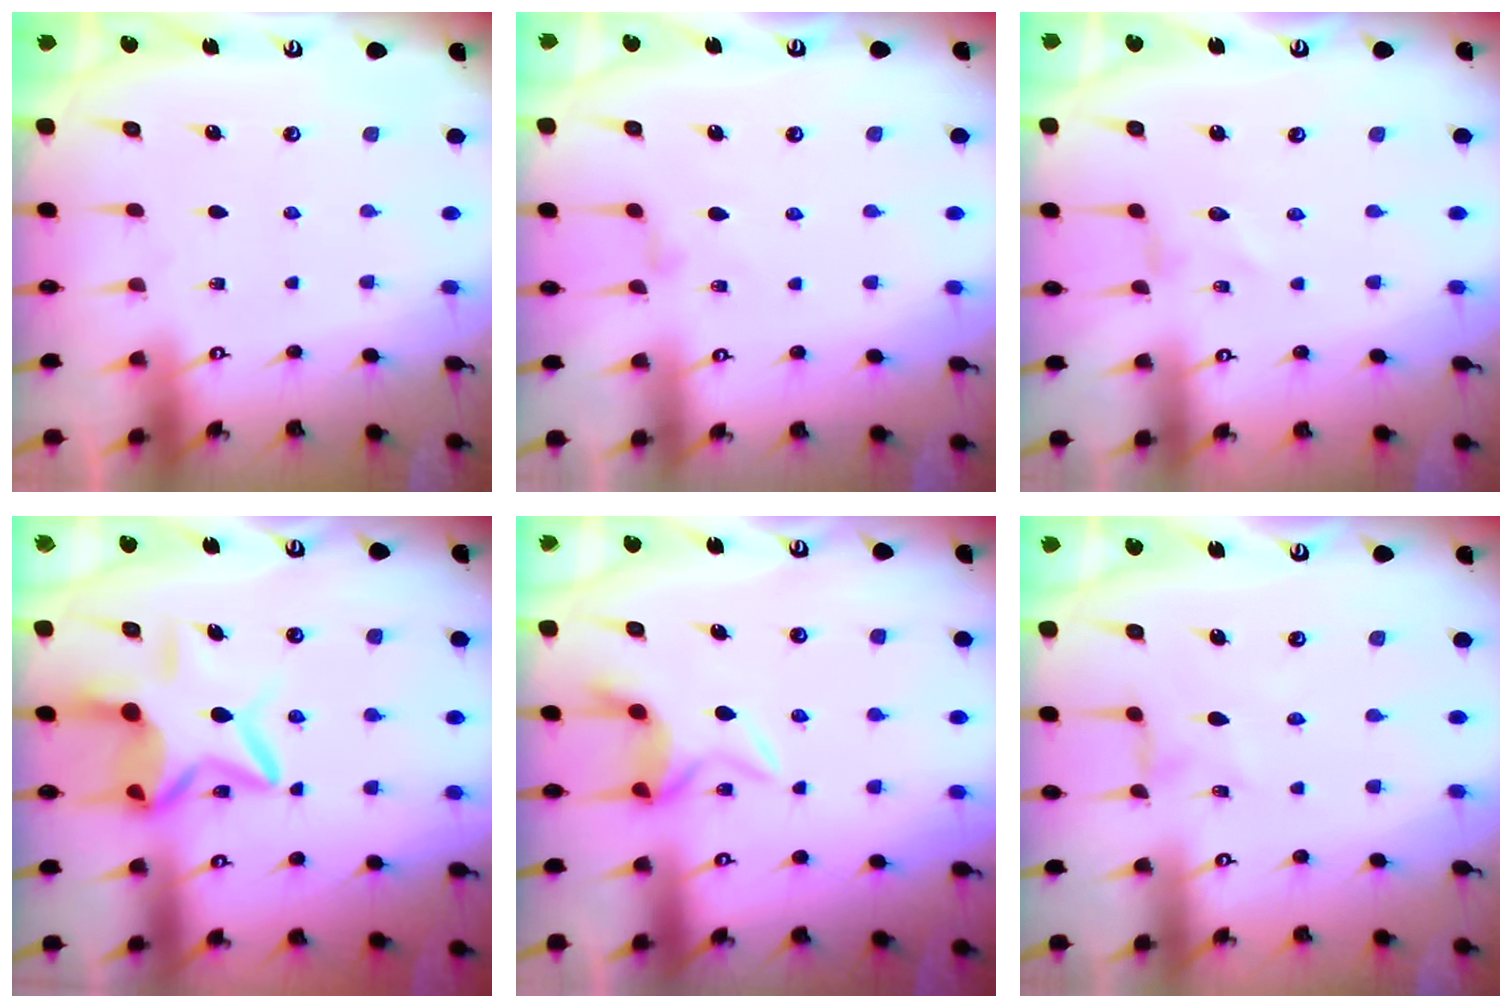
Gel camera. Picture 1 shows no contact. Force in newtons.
{"total": 3.5, "press": 3.4, "slide": 0.5}
{"total": 0.0}
{"total": 10.9, "press": 10.9, "slide": 0.9}
{"total": 5.0, "press": 4.8, "slide": 1.3}
{"total": 0.9, "press": 0.9, "slide": 0.3}